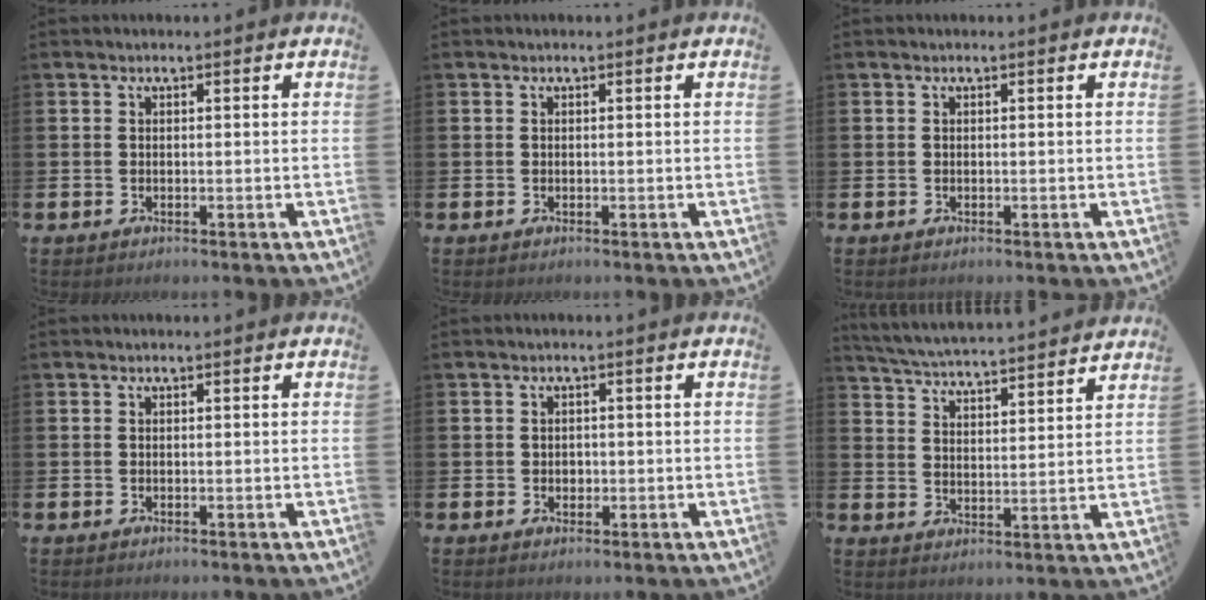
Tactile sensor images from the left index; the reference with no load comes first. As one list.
[{"total": 0.0}, {"total": 0.0}, {"total": 0.0}, {"total": 1.2, "force": [0.1, 1.1, 0.5], "torque": [0.004, 0.004, -0.004]}, {"total": 5.2, "force": [5.2, -0.1, 0.5], "torque": [-0.036, -0.042, 0.090]}]